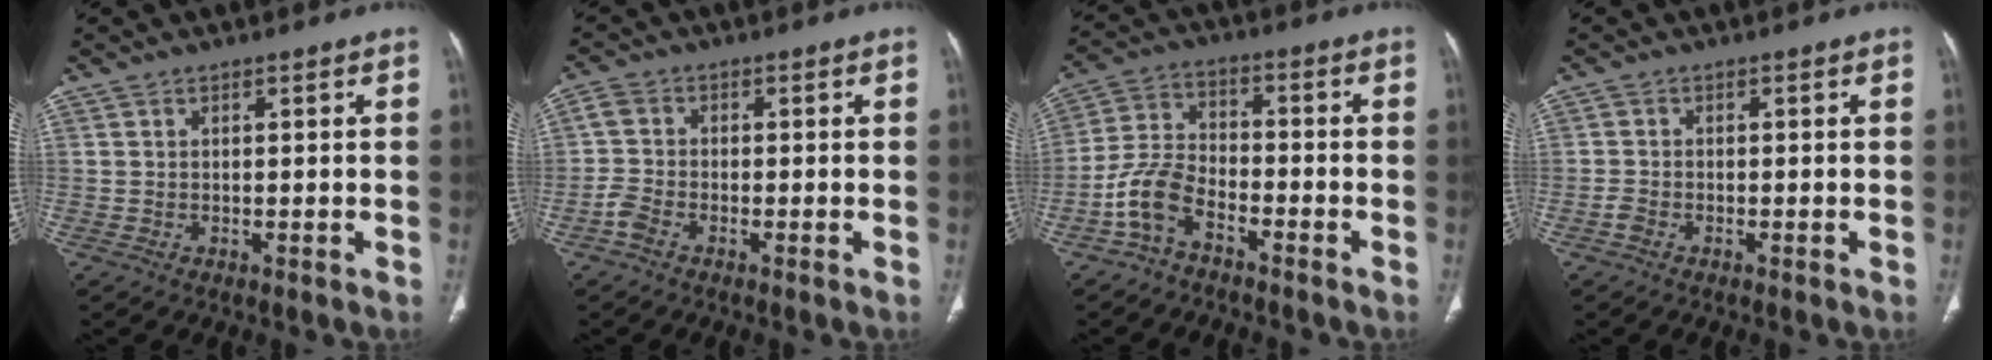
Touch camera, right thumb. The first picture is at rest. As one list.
[{"total": 3.4, "force": [-2.0, 2.1, 1.8], "torque": [-0.045, 0.010, -0.043]}, {"total": 8.1, "force": [-4.8, 4.2, 4.9], "torque": [-0.105, 0.041, -0.105]}, {"total": 1.5, "force": [-0.9, 0.9, 0.7], "torque": [-0.020, 0.003, -0.021]}]